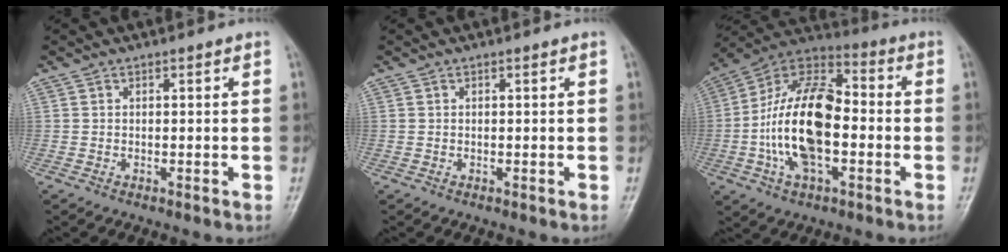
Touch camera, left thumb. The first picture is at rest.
{"total": 0.0}
{"total": 19.4, "force": [-2.4, 10.3, 16.3], "torque": [-0.293, 0.033, -0.051]}